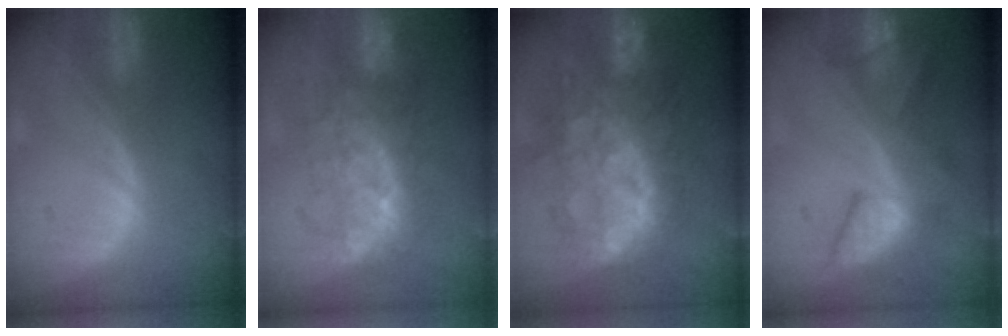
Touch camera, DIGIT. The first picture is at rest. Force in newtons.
{"total": 7.8, "press": 7.6, "slide": 1.5}
{"total": 12.5, "press": 12.4, "slide": 1.2}
{"total": 7.5, "press": 7.4, "slide": 1.2}